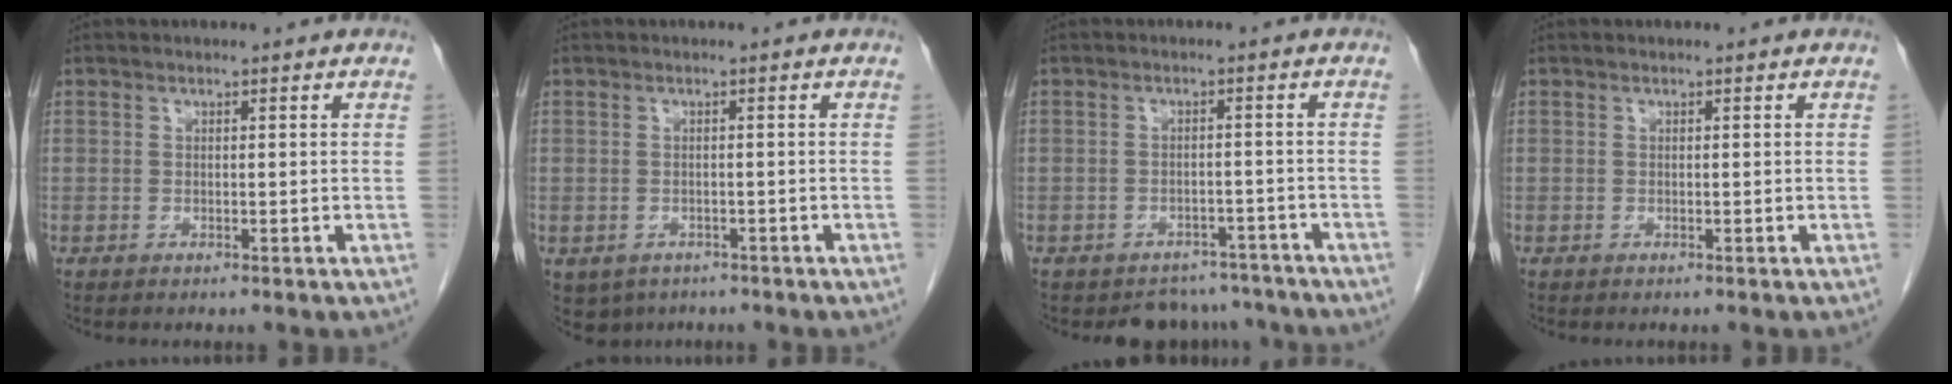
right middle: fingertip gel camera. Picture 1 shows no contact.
{"total": 4.9, "force": [-3.1, 3.6, 1.3], "torque": [-0.021, 0.001, -0.040]}
{"total": 5.8, "force": [-5.1, 2.6, -0.8], "torque": [0.022, 0.018, -0.065]}
{"total": 0.0}